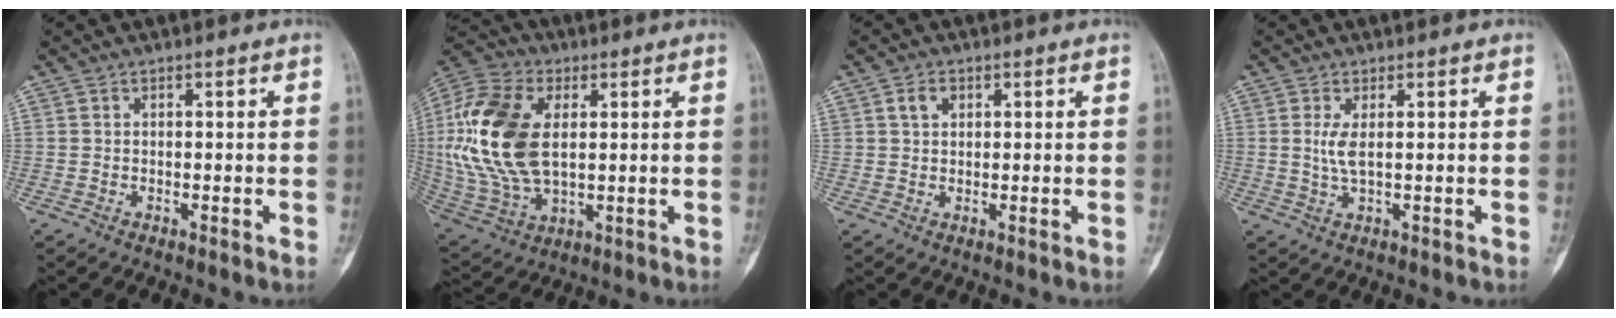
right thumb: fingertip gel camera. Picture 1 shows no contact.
{"total": 20.8, "force": [2.8, 12.3, 16.6], "torque": [-0.353, -0.006, 0.054]}
{"total": 2.7, "force": [1.1, 2.0, 1.5], "torque": [-0.021, 0.001, 0.021]}
{"total": 3.0, "force": [0.6, 0.8, 2.9], "torque": [-0.072, -0.006, 0.018]}